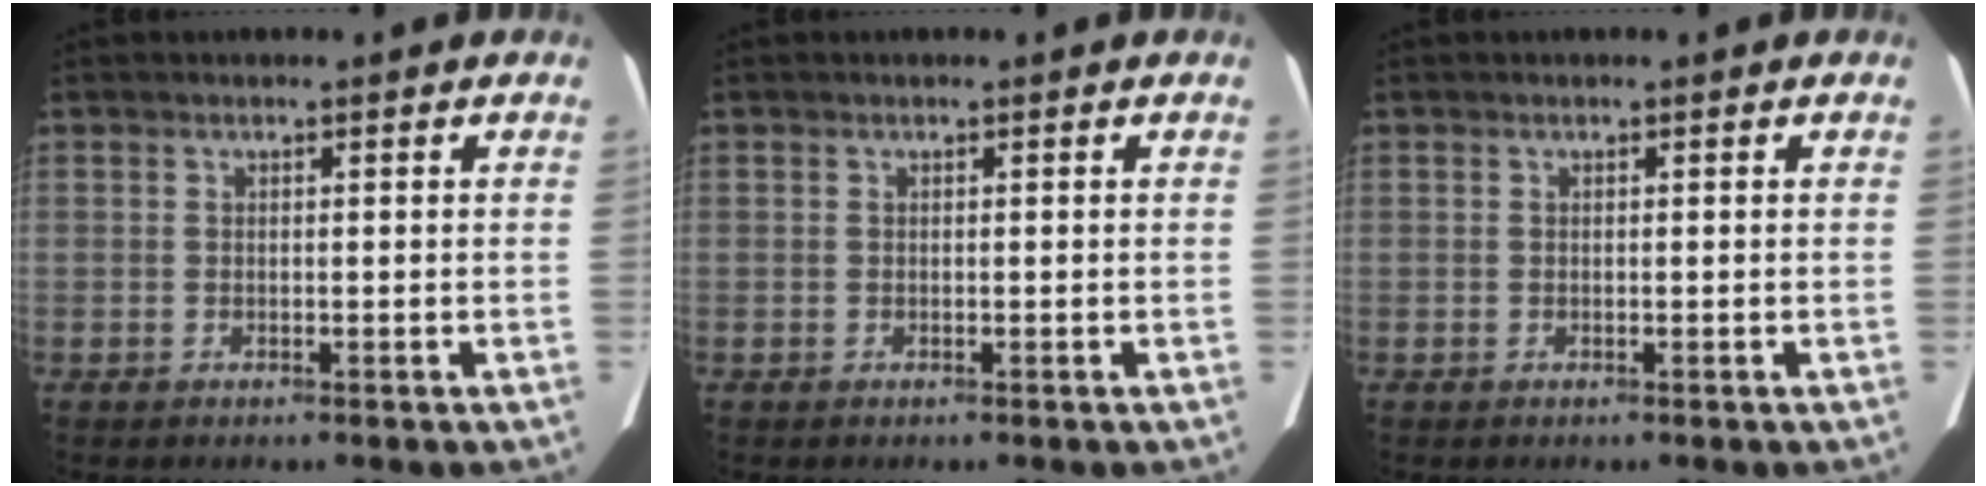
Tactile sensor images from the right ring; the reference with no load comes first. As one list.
[{"total": 0.0}, {"total": 0.0}]